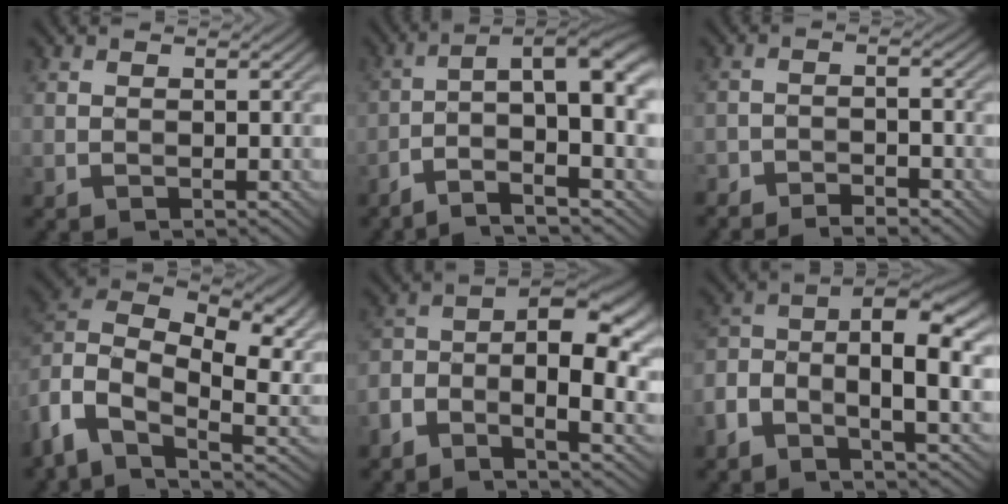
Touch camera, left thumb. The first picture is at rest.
{"total": 11.3, "force": [-3.8, 2.7, 10.2], "torque": [-0.159, 0.014, -0.063]}
{"total": 3.6, "force": [-3.3, 0.6, 1.3], "torque": [-0.026, 0.000, -0.063]}
{"total": 16.1, "force": [-0.5, 10.4, 12.3], "torque": [-0.278, -0.006, -0.009]}
{"total": 11.5, "force": [-2.8, 5.8, 9.5], "torque": [-0.158, -0.005, -0.058]}
{"total": 10.1, "force": [-2.7, 4.8, 8.5], "torque": [-0.153, -0.001, -0.064]}